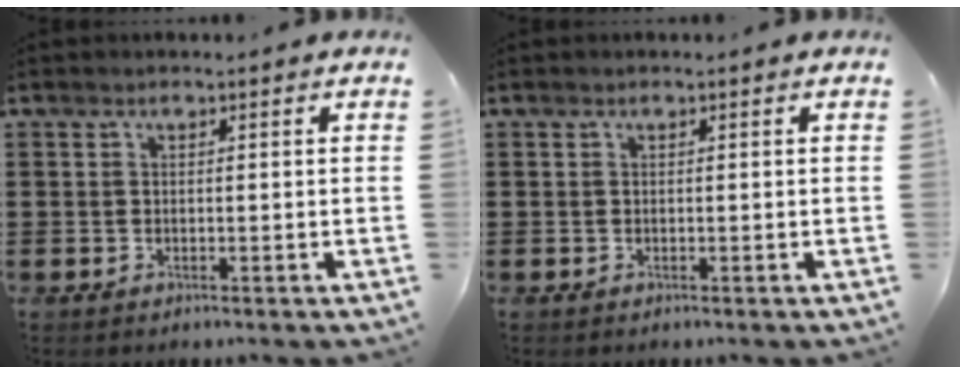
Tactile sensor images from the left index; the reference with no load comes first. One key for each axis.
{"total": 0.0}